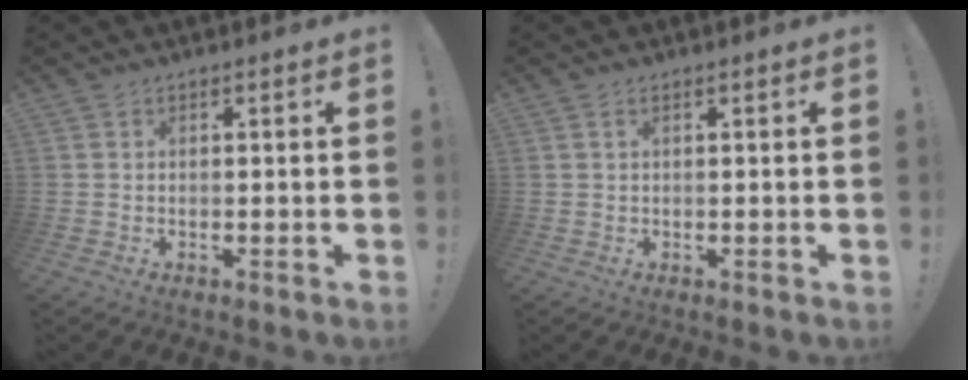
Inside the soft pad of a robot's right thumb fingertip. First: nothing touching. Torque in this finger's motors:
{"motor_torque": [-0.19, -0.10, -0.21, 0.16, -0.02]}